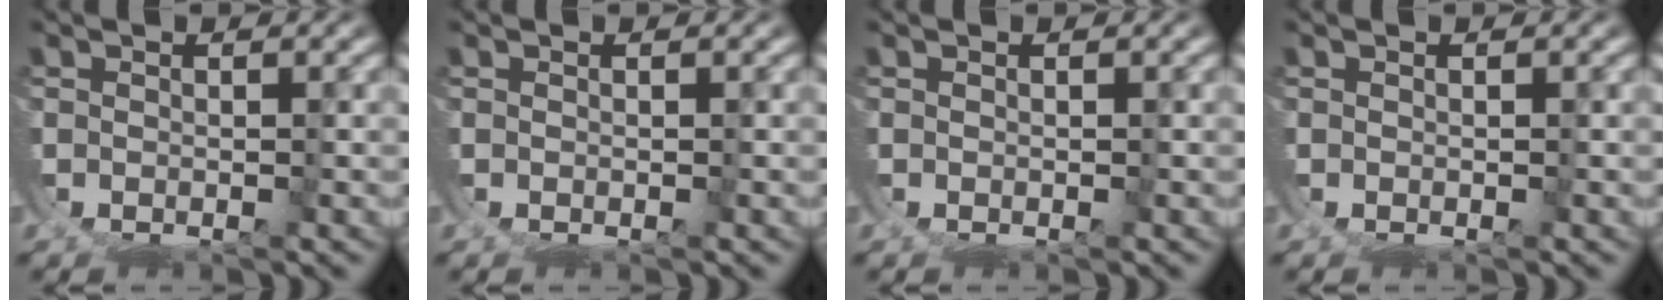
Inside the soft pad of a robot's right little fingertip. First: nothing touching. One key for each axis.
{"total": 0.0}
{"total": 0.0}
{"total": 0.0}